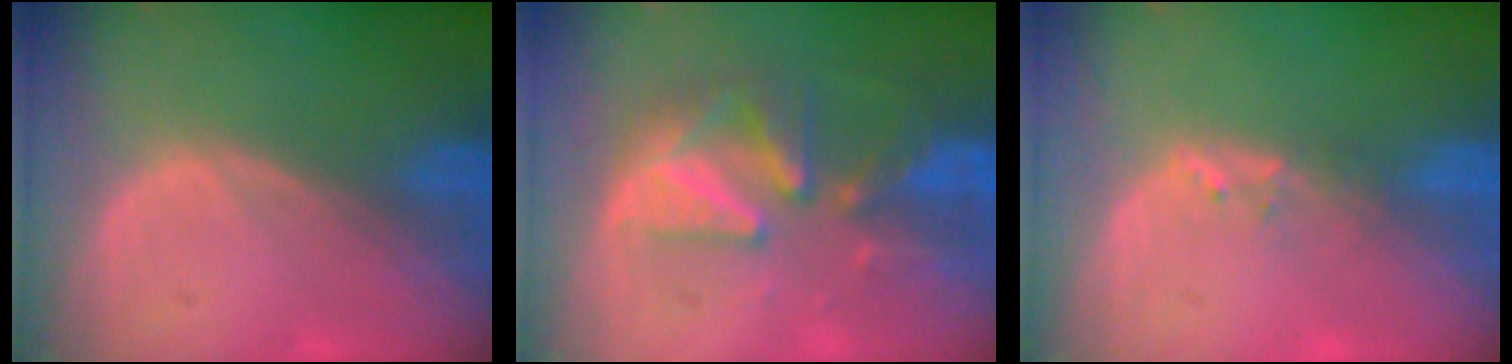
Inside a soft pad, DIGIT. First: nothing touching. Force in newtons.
{"total": 8.4, "press": 8.0, "slide": 2.4}
{"total": 1.2, "press": 1.1, "slide": 0.2}